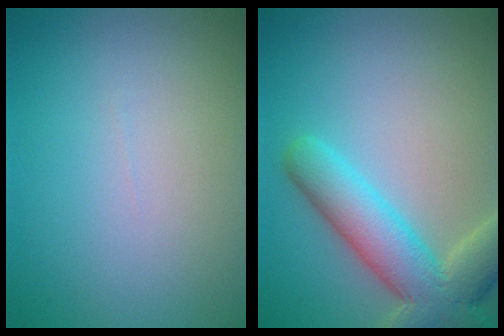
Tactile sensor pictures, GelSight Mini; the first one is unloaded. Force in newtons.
{"total": 7.5, "press": 7.4, "slide": 0.6}